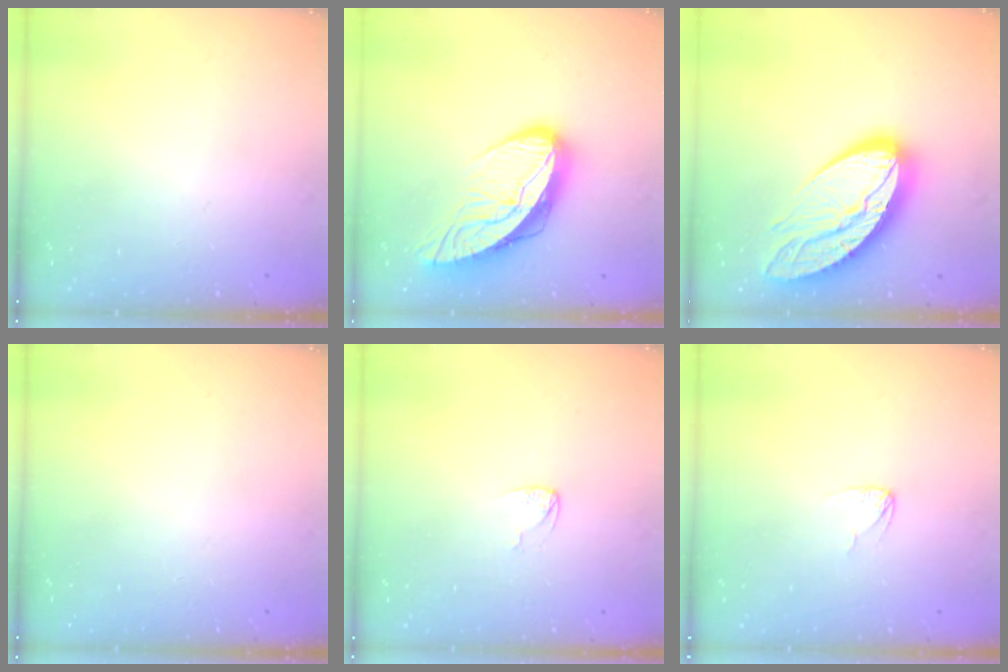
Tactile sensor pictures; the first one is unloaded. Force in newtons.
{"total": 12.5, "press": 12.5, "slide": 1.3}
{"total": 17.2, "press": 17.1, "slide": 1.5}
{"total": 0.0}
{"total": 3.5, "press": 3.5, "slide": 0.4}
{"total": 3.3, "press": 3.3, "slide": 0.1}